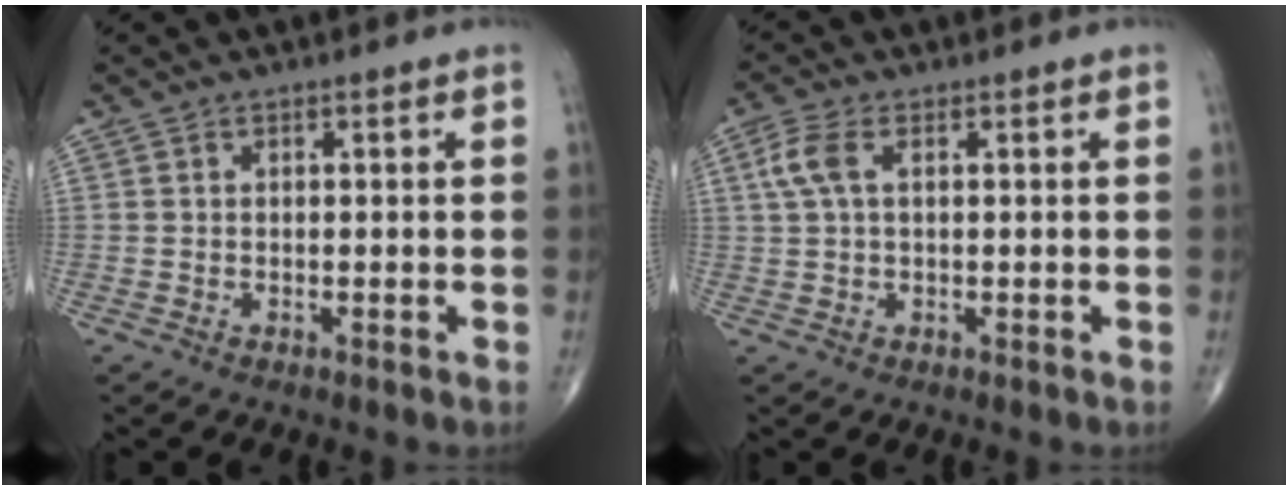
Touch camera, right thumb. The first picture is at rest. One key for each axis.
{"total": 4.5, "fx": 1.2, "fy": 2.3, "fz": 3.7, "tx": -0.101, "ty": 0.016, "tz": 0.024}